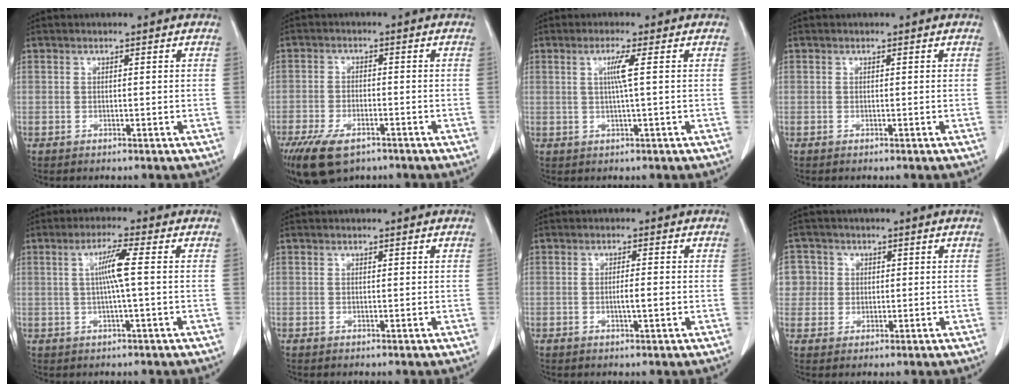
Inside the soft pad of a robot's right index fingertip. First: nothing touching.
{"total": 10.1, "force": [-6.3, 4.9, 6.2], "torque": [-0.132, -0.017, -0.101]}
{"total": 3.1, "force": [0.6, -0.7, 2.9], "torque": [-0.061, -0.001, 0.010]}
{"total": 0.0}
{"total": 4.8, "force": [0.4, -0.6, 4.8], "torque": [-0.091, 0.003, 0.009]}
{"total": 0.0}
{"total": 2.1, "force": [-0.3, 0.2, 2.1], "torque": [-0.036, 0.001, -0.003]}
{"total": 4.9, "force": [1.0, 4.8, 0.2], "torque": [0.008, 0.015, 0.021]}